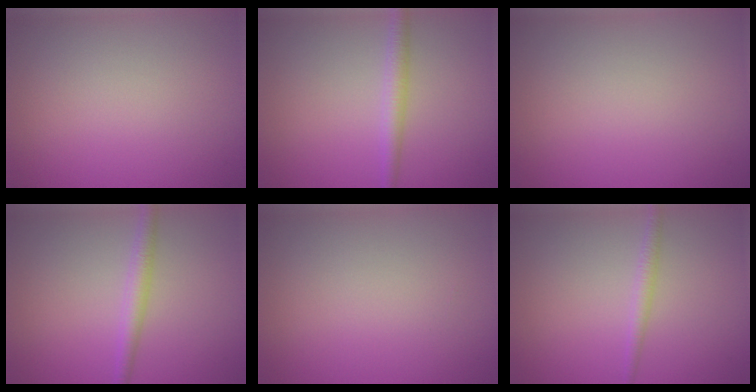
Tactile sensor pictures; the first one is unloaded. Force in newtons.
{"total": 2.2, "press": 2.2, "slide": 0.0}
{"total": 0.0}
{"total": 2.2, "press": 2.2, "slide": 0.1}
{"total": 0.0}
{"total": 1.4, "press": 1.4, "slide": 0.1}